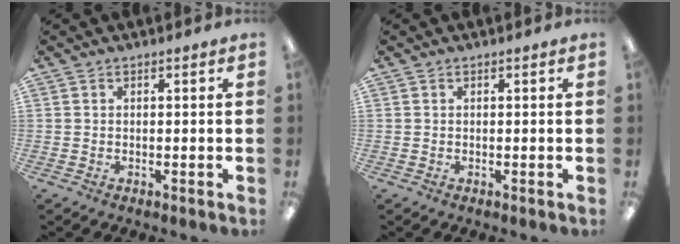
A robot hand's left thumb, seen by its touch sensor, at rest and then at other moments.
{"total": 0.0}